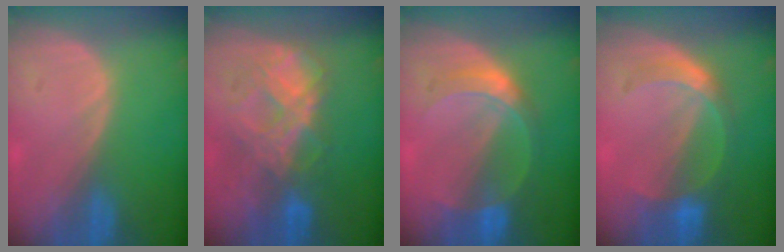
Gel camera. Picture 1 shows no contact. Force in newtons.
{"total": 8.3, "press": 7.4, "slide": 3.7}
{"total": 5.6, "press": 5.6, "slide": 0.0}
{"total": 5.6, "press": 5.3, "slide": 1.9}